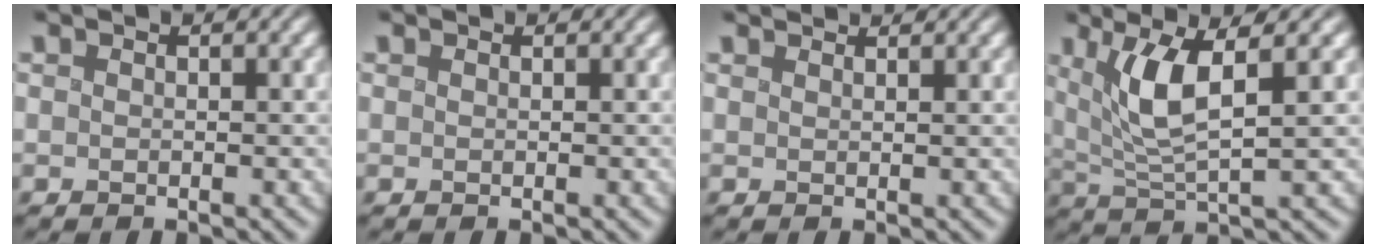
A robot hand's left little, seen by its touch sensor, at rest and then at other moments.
{"total": 0.0}
{"total": 1.8, "force": [1.8, 0.2, 0.4], "torque": [-0.015, 0.011, 0.027]}
{"total": 4.6, "force": [1.5, 0.6, 4.3], "torque": [-0.094, -0.004, 0.034]}